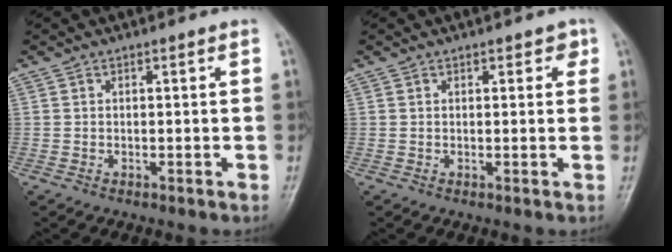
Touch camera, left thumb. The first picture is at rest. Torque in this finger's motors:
{"motor_torque": [-0.10, 0.03, 0.07, 0.10, 0.04]}